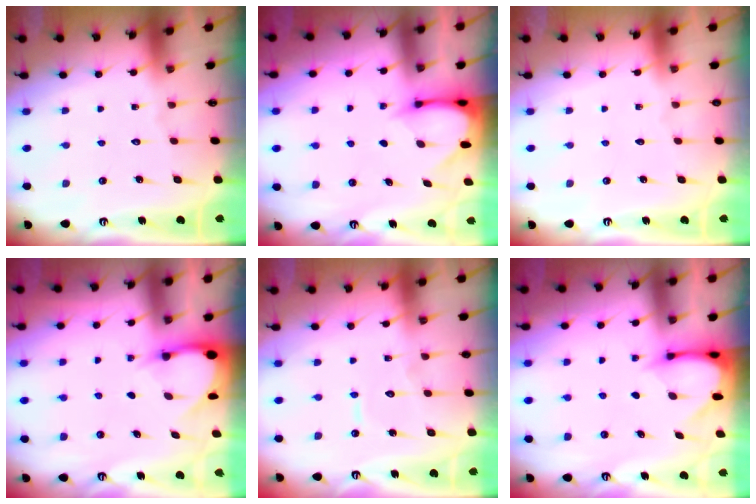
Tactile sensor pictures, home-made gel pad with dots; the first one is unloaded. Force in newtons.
{"total": 3.3, "press": 3.3, "slide": 0.3}
{"total": 0.0}
{"total": 3.1, "press": 3.1, "slide": 0.2}
{"total": 5.7, "press": 5.7, "slide": 0.4}
{"total": 3.3, "press": 3.3, "slide": 0.3}